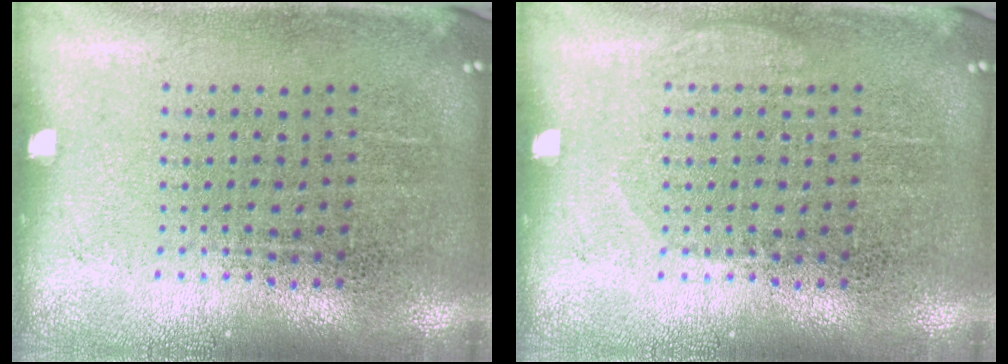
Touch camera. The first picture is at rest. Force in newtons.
{"total": 0.9, "press": 0.9, "slide": 0.3}